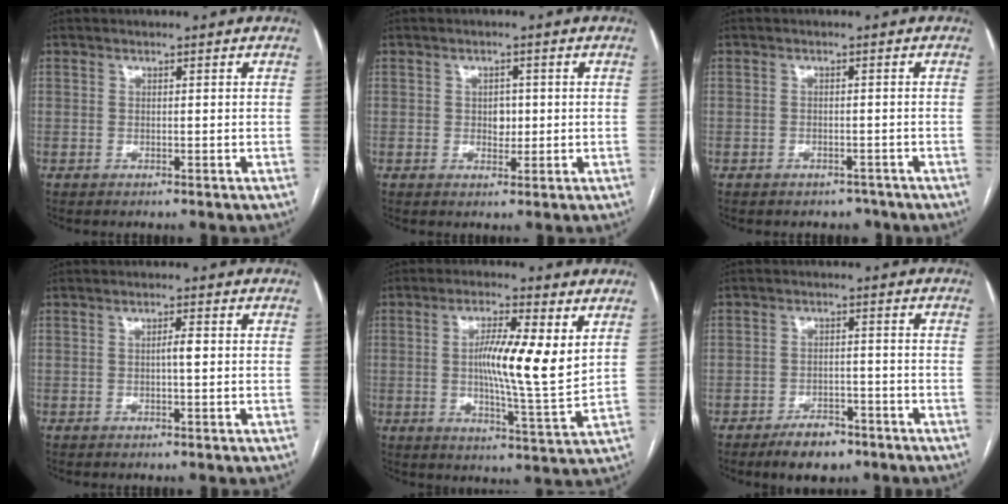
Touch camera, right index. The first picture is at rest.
{"total": 2.1, "force": [0.0, 1.5, 1.5], "torque": [-0.017, 0.001, 0.002]}
{"total": 2.9, "force": [-2.3, 1.8, 0.0], "torque": [0.000, 0.009, -0.028]}
{"total": 1.5, "force": [-0.1, -0.1, 1.5], "torque": [-0.025, 0.002, -0.002]}
{"total": 10.9, "force": [2.4, 0.8, 10.6], "torque": [-0.178, -0.006, 0.034]}
{"total": 5.8, "force": [-4.2, 2.7, 2.8], "torque": [-0.046, 0.003, -0.063]}